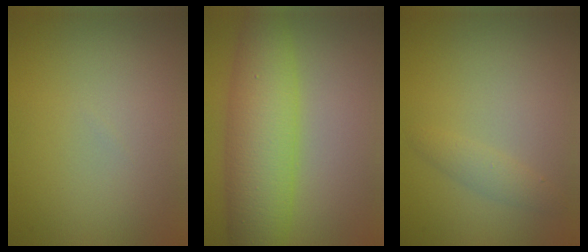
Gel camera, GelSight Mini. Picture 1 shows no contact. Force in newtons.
{"total": 7.4, "press": 7.4, "slide": 0.1}
{"total": 1.4, "press": 1.4, "slide": 0.0}